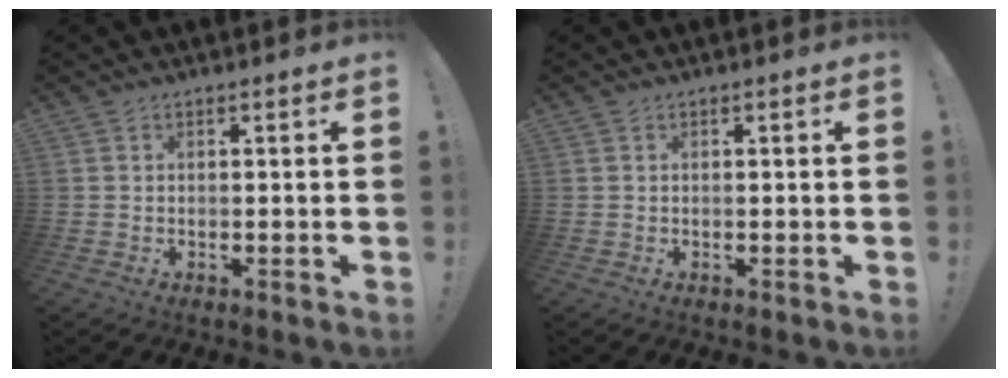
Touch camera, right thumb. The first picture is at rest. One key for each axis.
{"total": 0.0}